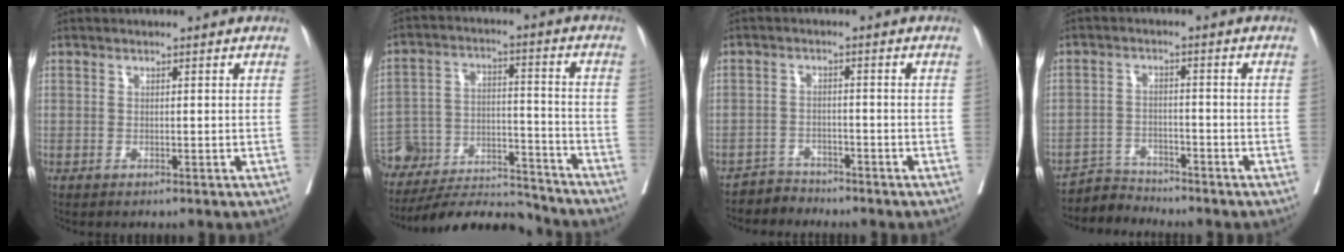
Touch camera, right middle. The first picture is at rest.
{"total": 17.6, "force": [-17.1, 2.8, 3.2], "torque": [-0.070, 0.022, -0.266]}
{"total": 2.9, "force": [-2.5, 0.9, -1.1], "torque": [0.022, -0.001, -0.047]}
{"total": 4.2, "force": [-4.0, 0.6, -1.3], "torque": [0.026, 0.001, -0.071]}